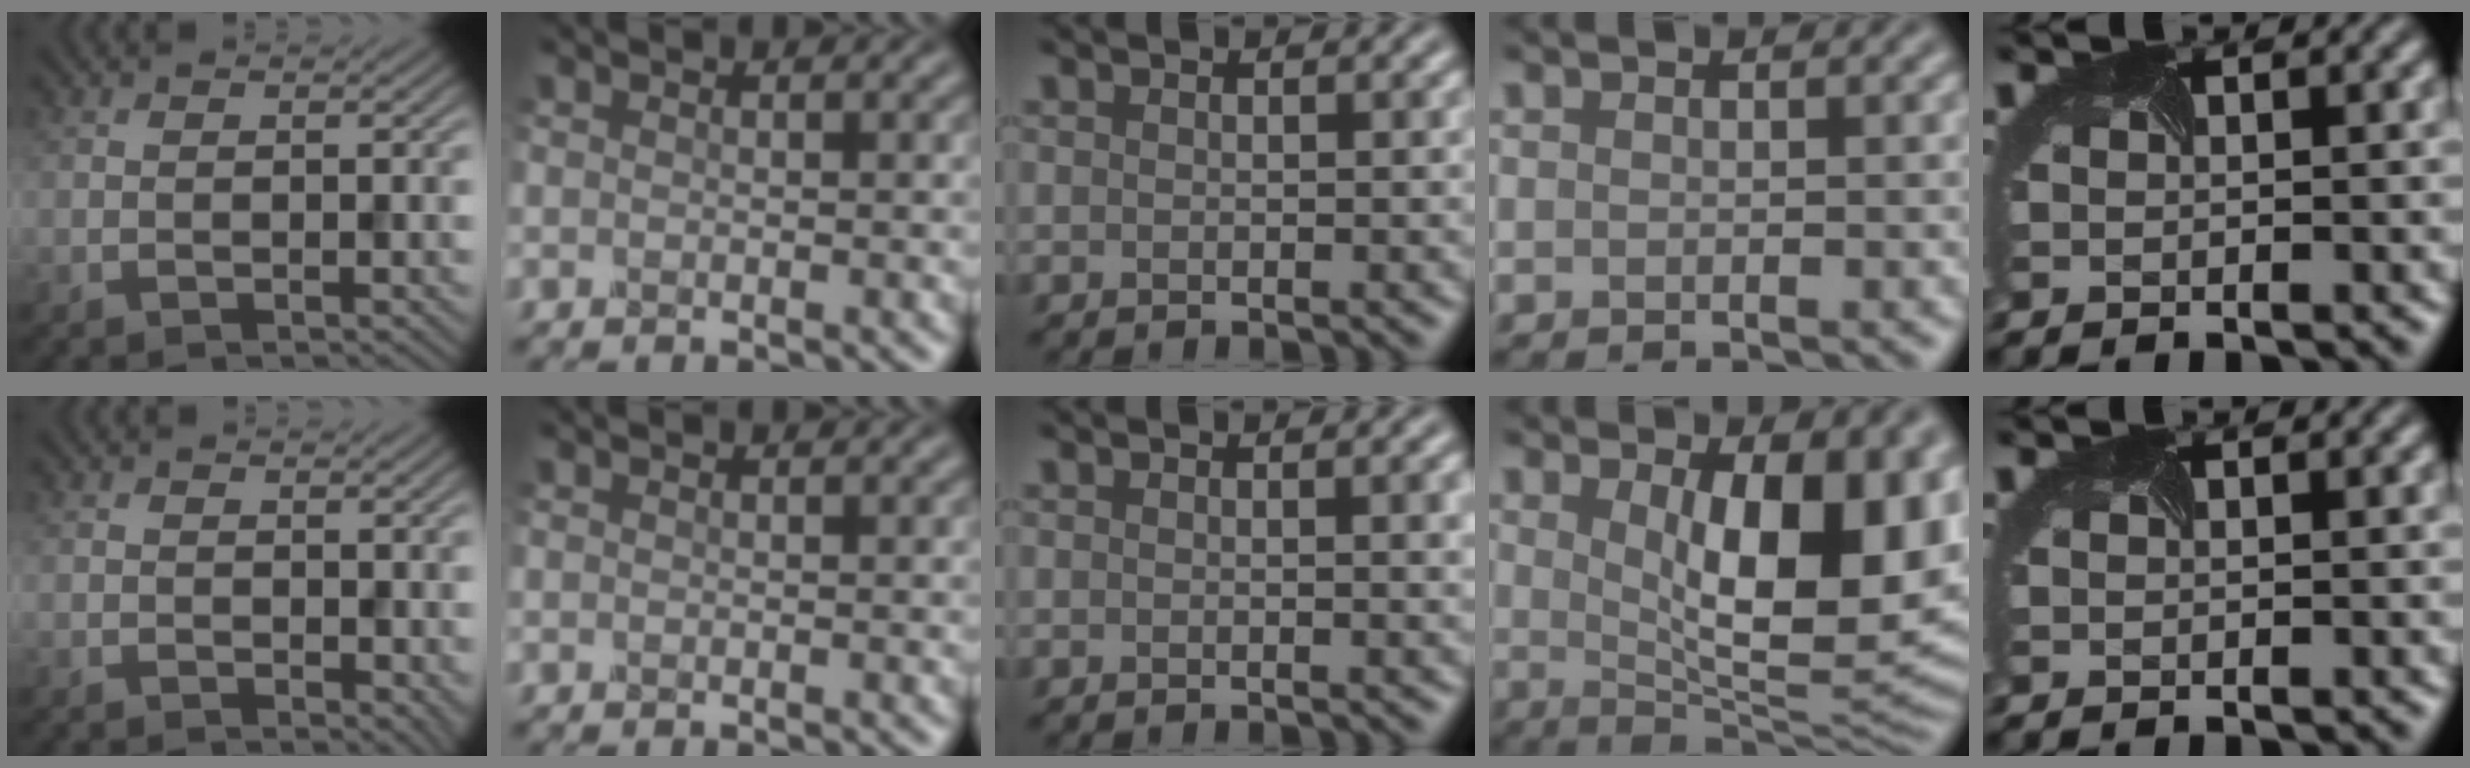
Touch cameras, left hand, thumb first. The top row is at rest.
{"thumb": {"total": 2.0, "force": [0.3, 1.3, 1.5], "torque": [-0.019, -0.006, 0.007]}, "middle": {"total": 1.7, "force": [0.3, 0.5, 1.6], "torque": [-0.017, 0.004, 0.003]}, "ring": {"total": 12.6, "force": [2.5, 5.1, 11.2], "torque": [-0.128, -0.006, 0.040]}}